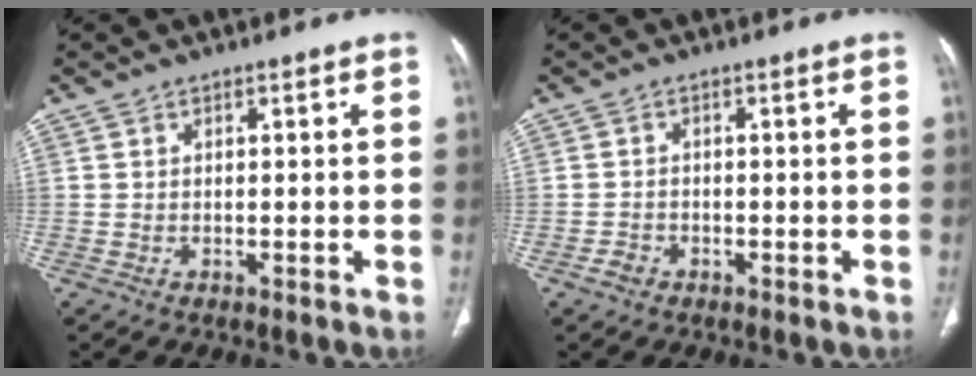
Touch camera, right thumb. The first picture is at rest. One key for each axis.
{"total": 1.8, "fx": -1.1, "fy": 1.4, "fz": 0.6, "tx": -0.013, "ty": 0.009, "tz": -0.019}